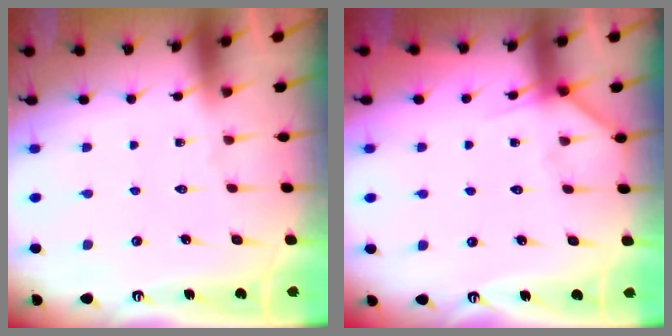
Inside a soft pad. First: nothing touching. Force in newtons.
{"total": 5.6, "press": 5.6, "slide": 0.6}